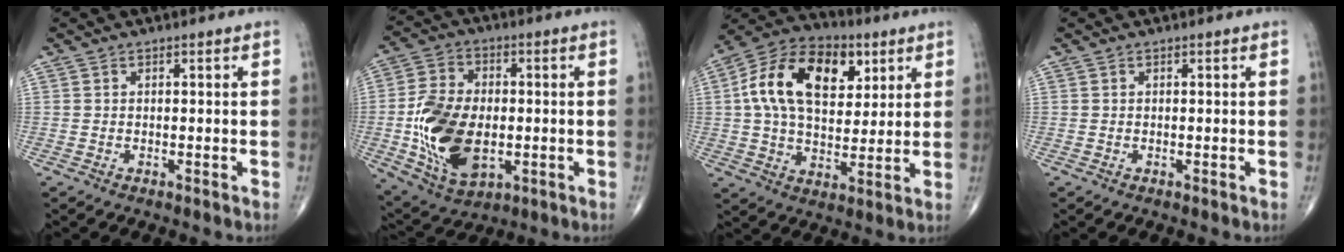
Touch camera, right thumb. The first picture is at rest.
{"total": 17.1, "force": [-2.2, 10.5, 13.4], "torque": [-0.238, 0.000, -0.025]}
{"total": 19.3, "force": [5.7, 11.9, 14.0], "torque": [-0.220, 0.001, 0.089]}
{"total": 0.0}